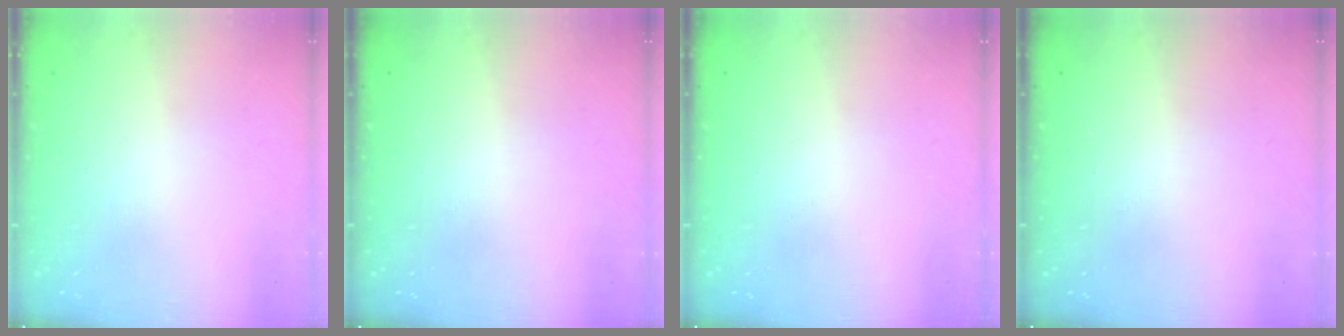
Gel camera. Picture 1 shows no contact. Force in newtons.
{"total": 0.0}
{"total": 0.0}
{"total": 0.0}